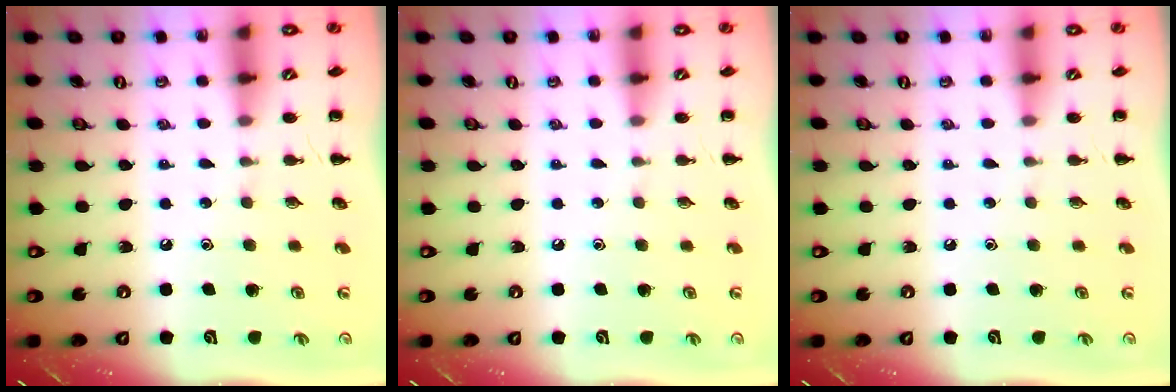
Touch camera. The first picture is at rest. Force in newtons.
{"total": 0.0}
{"total": 0.0}